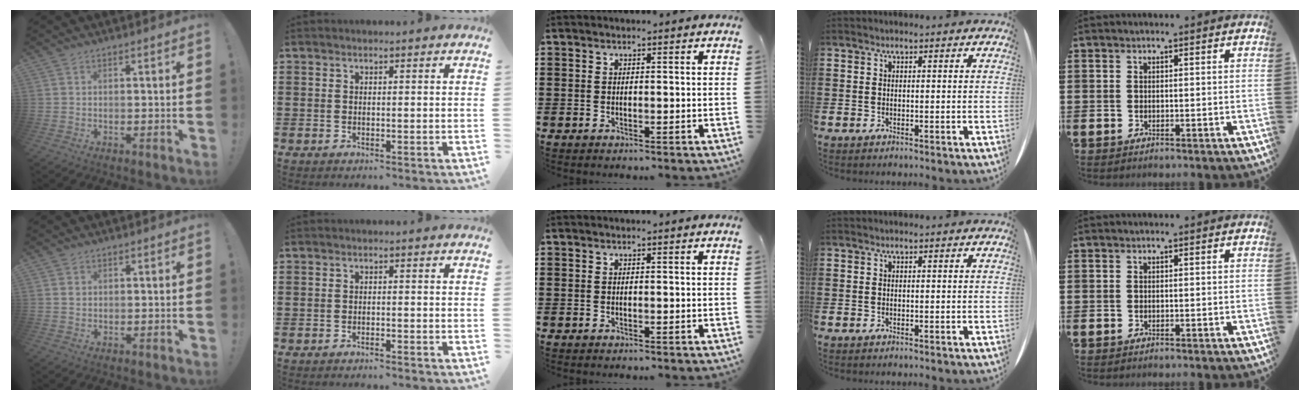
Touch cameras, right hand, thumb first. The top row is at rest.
{"thumb": {"total": 1.1, "force": [0.5, 1.0, 0.2], "torque": [0.004, 0.000, 0.008]}, "index": {"total": 1.1, "force": [-1.1, -0.1, 0.0], "torque": [-0.002, 0.000, -0.022]}}